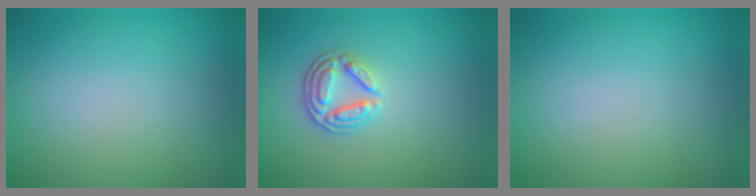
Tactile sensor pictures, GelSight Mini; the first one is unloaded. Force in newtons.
{"total": 2.9, "press": 2.5, "slide": 1.6}
{"total": 0.0}